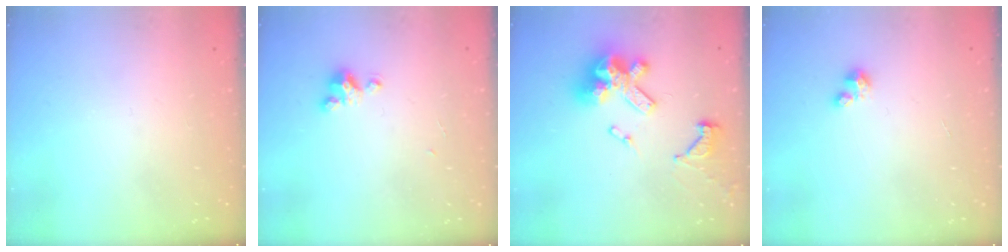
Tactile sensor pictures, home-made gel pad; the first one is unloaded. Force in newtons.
{"total": 3.0, "press": 3.0, "slide": 0.3}
{"total": 15.2, "press": 15.1, "slide": 1.8}
{"total": 2.6, "press": 2.6, "slide": 0.2}